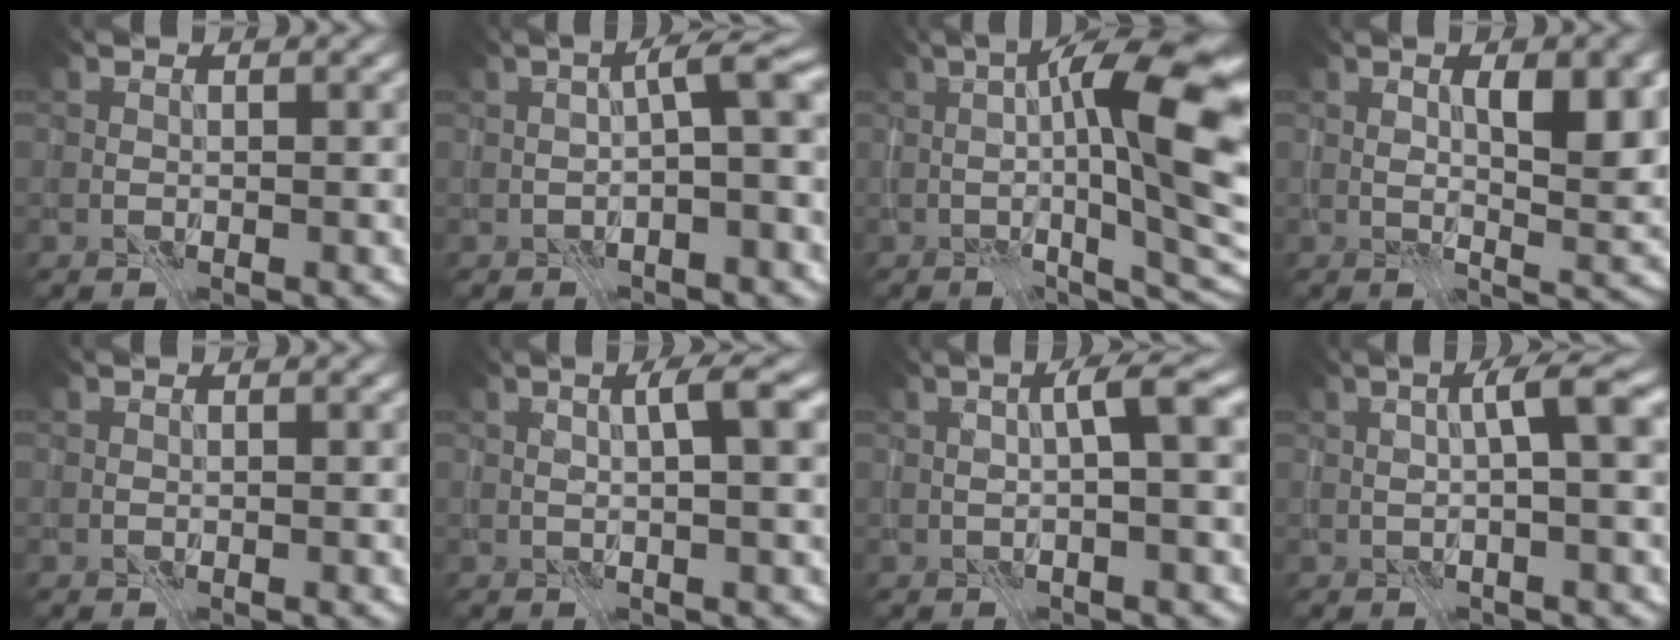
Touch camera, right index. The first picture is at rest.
{"total": 3.8, "force": [-1.1, 0.5, 3.6], "torque": [-0.055, 0.016, -0.023]}
{"total": 15.0, "force": [-0.2, 4.3, 14.4], "torque": [-0.189, 0.015, -0.003]}
{"total": 5.7, "force": [1.6, 1.9, 5.2], "torque": [-0.081, -0.002, 0.029]}
{"total": 0.0}
{"total": 2.5, "force": [0.8, -0.1, 2.3], "torque": [-0.038, 0.006, 0.012]}
{"total": 2.6, "force": [0.3, -0.1, 2.6], "torque": [-0.042, 0.014, 0.001]}
{"total": 2.9, "force": [0.5, -0.1, 2.9], "torque": [-0.045, 0.014, 0.003]}